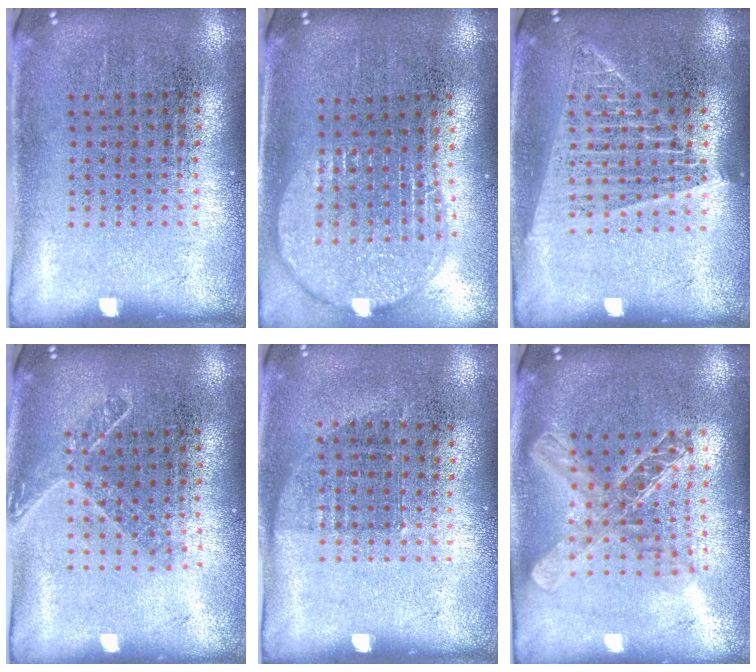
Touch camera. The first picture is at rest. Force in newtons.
{"total": 2.0, "press": 1.7, "slide": 1.1}
{"total": 1.5, "press": 1.4, "slide": 0.6}
{"total": 1.5, "press": 1.2, "slide": 0.9}
{"total": 0.7, "press": 0.6, "slide": 0.3}
{"total": 2.1, "press": 1.7, "slide": 1.2}